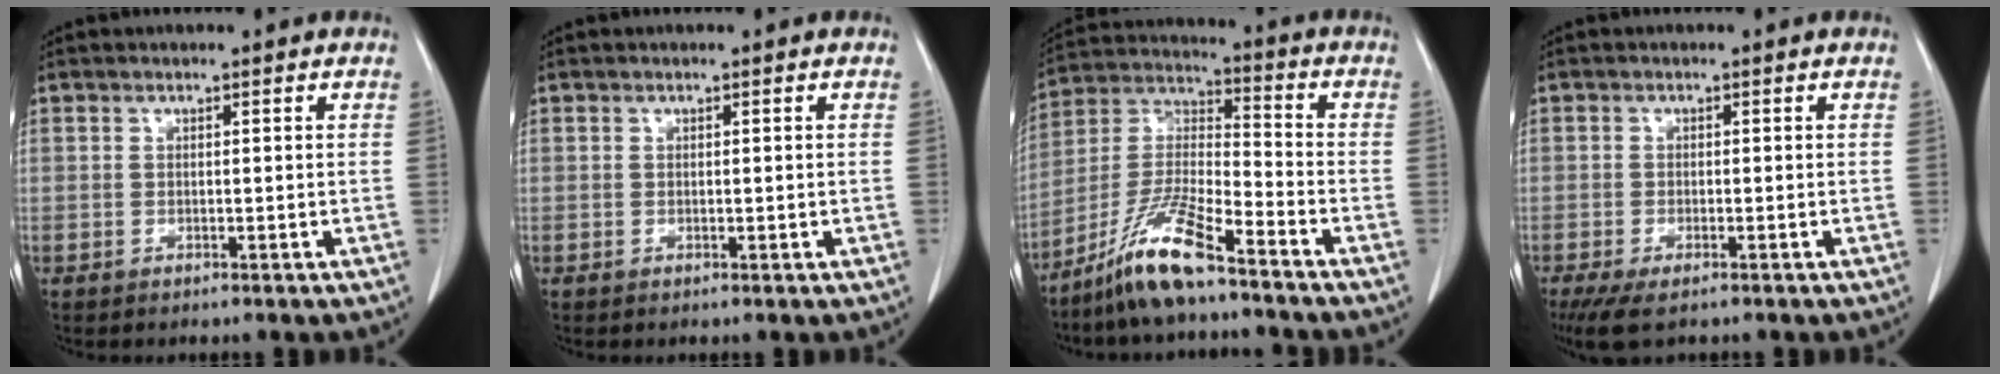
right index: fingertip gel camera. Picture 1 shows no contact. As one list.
[{"total": 0.5, "force": [0.0, 0.2, 0.5], "torque": [-0.010, -0.002, 0.003]}, {"total": 11.8, "force": [-8.6, 0.9, 8.0], "torque": [-0.172, -0.013, -0.167]}, {"total": 5.0, "force": [-3.5, 1.5, 3.3], "torque": [-0.060, -0.016, -0.055]}]